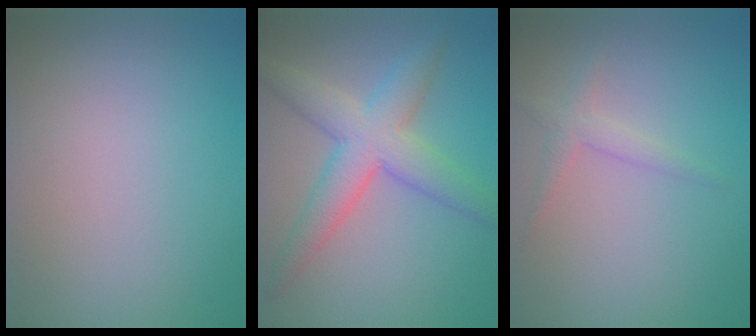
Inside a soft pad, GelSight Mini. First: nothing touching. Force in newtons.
{"total": 6.1, "press": 6.1, "slide": 0.2}
{"total": 1.7, "press": 1.6, "slide": 0.1}